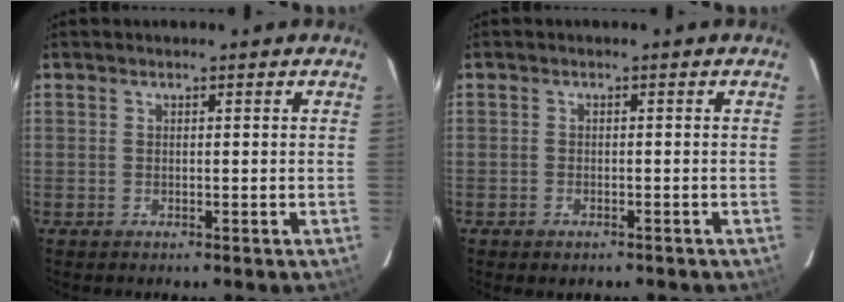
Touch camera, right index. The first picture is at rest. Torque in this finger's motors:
{"motor_torque": [0.64, -0.83, 0.13, 0.00]}